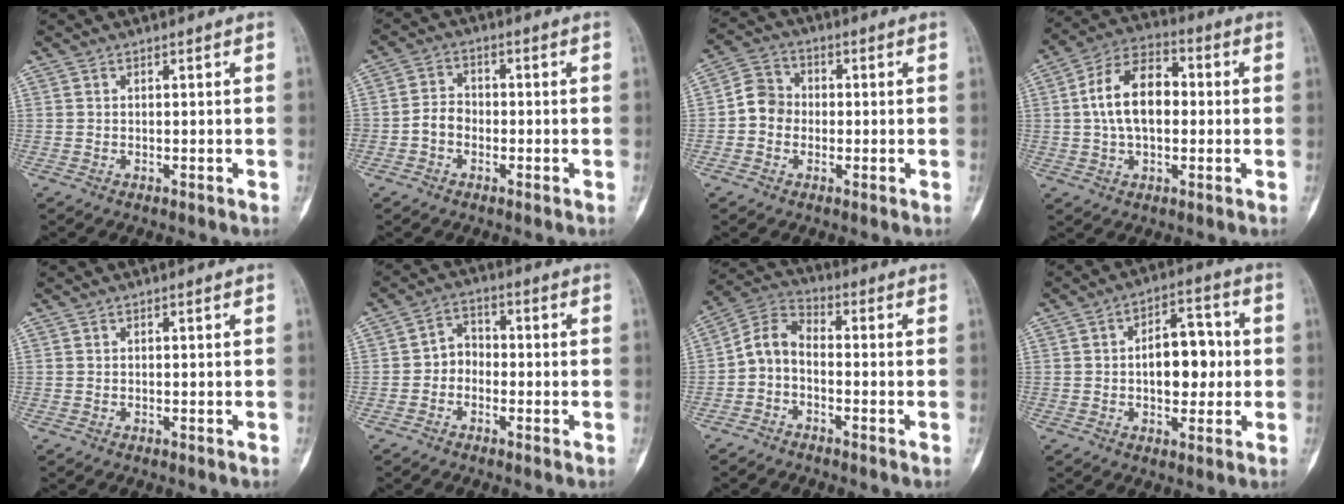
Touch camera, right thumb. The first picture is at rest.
{"total": 4.6, "force": [-1.6, 3.7, 2.2], "torque": [-0.024, 0.020, -0.039]}
{"total": 6.4, "force": [-1.0, 5.7, 2.7], "torque": [-0.023, 0.019, -0.033]}
{"total": 13.0, "force": [0.5, 8.0, 10.2], "torque": [-0.168, 0.031, 0.000]}
{"total": 0.0}
{"total": 4.7, "force": [-1.4, 4.0, 2.1], "torque": [-0.008, 0.023, -0.039]}
{"total": 6.9, "force": [-1.9, 4.6, 4.7], "torque": [-0.081, 0.035, -0.053]}
{"total": 10.8, "force": [-0.1, 6.6, 8.6], "torque": [-0.086, 0.025, -0.004]}